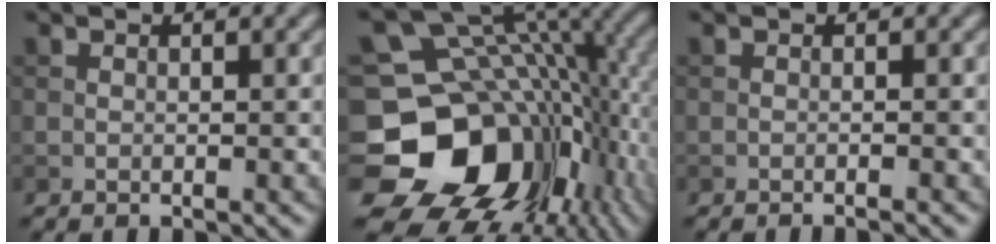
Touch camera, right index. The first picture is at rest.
{"total": 17.3, "force": [-3.8, 13.7, 10.0], "torque": [-0.194, -0.023, -0.058]}
{"total": 1.3, "force": [-0.6, 0.4, 1.1], "torque": [-0.006, -0.004, -0.017]}